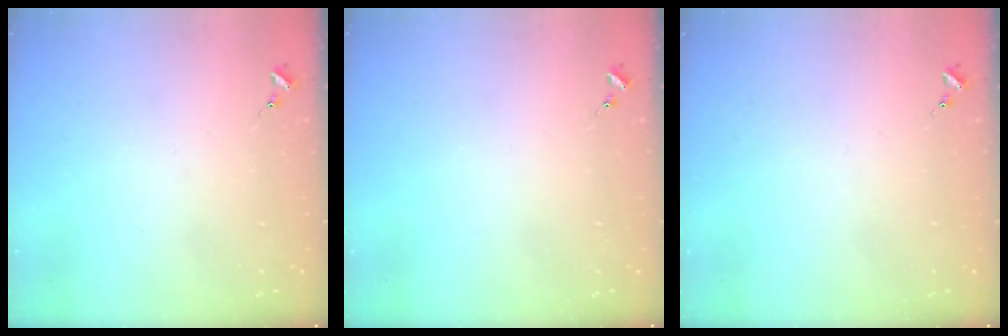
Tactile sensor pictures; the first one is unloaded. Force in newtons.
{"total": 0.0}
{"total": 0.0}